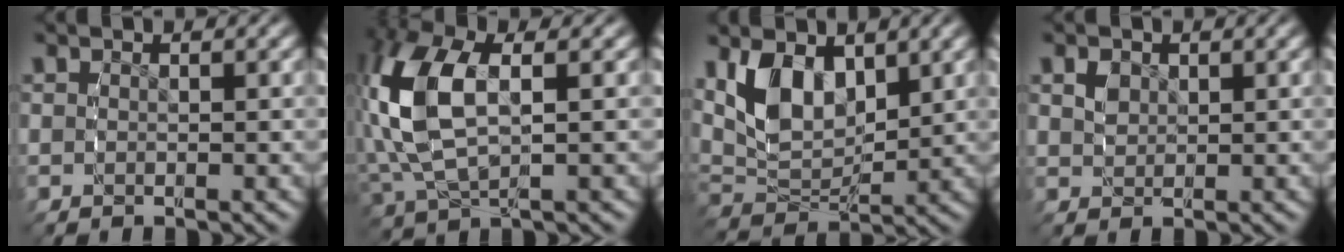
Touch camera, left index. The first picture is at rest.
{"total": 8.0, "force": [1.0, 4.5, 6.6], "torque": [-0.187, -0.018, 0.038]}
{"total": 7.3, "force": [2.0, 5.0, 5.0], "torque": [-0.114, -0.018, 0.044]}
{"total": 1.1, "force": [0.6, 0.7, 0.6], "torque": [-0.008, -0.005, 0.022]}